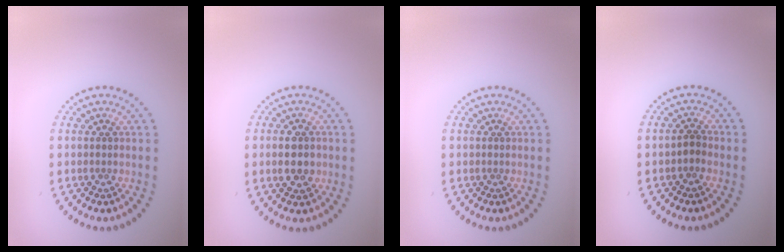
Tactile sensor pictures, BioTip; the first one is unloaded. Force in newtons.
{"total": 2.9, "press": 2.9, "slide": 0.1}
{"total": 0.0}
{"total": 0.9, "press": 0.7, "slide": 0.6}